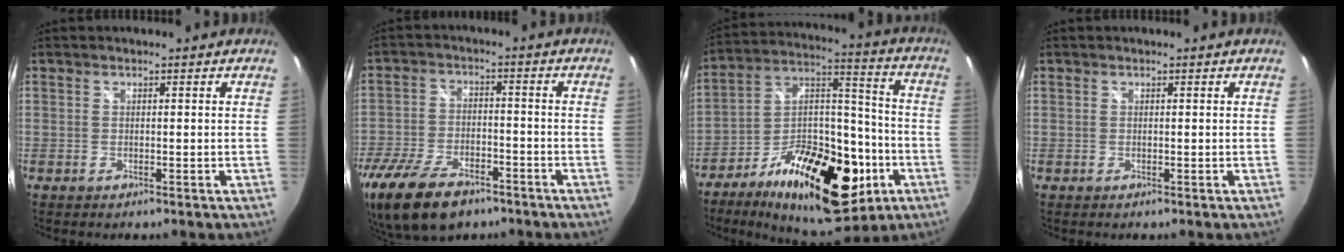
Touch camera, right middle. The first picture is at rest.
{"total": 16.6, "force": [-11.1, 7.7, 9.5], "torque": [-0.223, -0.036, -0.194]}
{"total": 21.5, "force": [-9.7, 11.9, 15.0], "torque": [-0.264, 0.013, -0.138]}
{"total": 0.0}